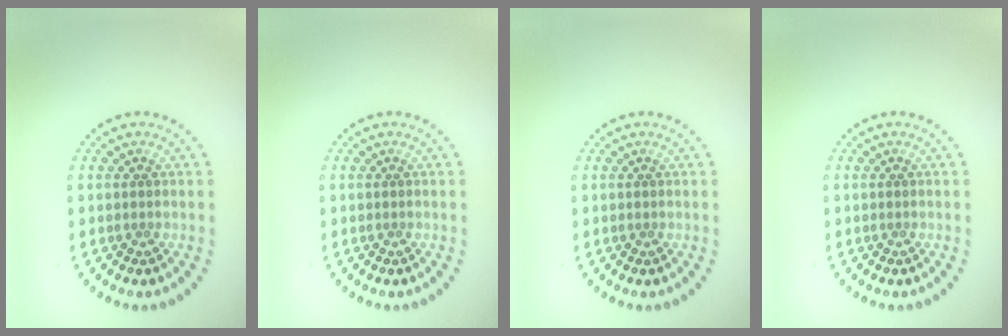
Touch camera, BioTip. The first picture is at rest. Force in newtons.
{"total": 0.0}
{"total": 0.0}
{"total": 0.0}